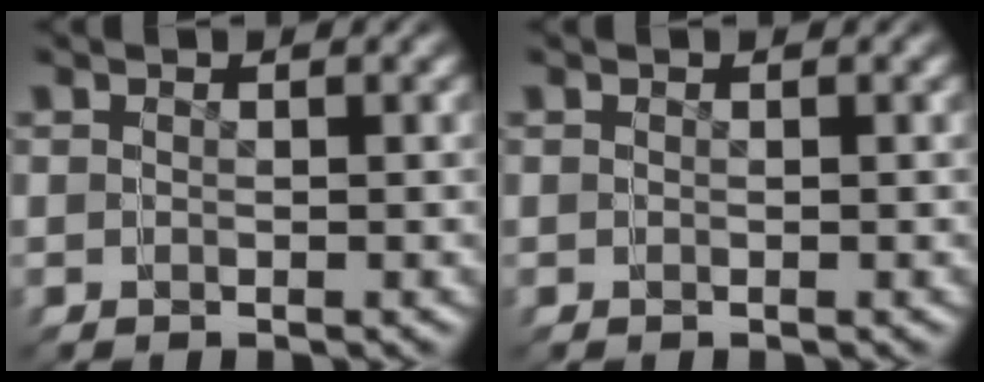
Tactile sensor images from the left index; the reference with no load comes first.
{"total": 0.0}